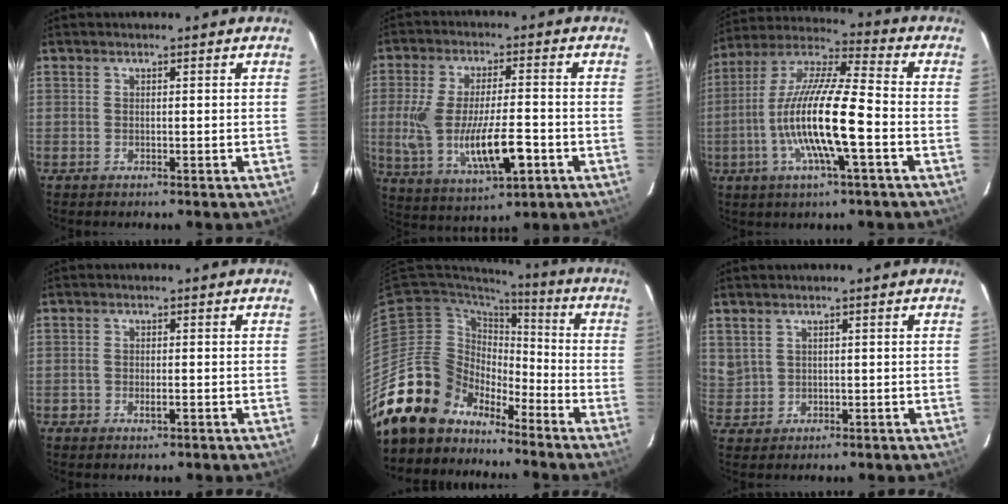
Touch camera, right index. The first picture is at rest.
{"total": 15.9, "force": [-3.7, 5.3, 14.5], "torque": [-0.290, -0.023, -0.051]}
{"total": 16.8, "force": [-4.3, 2.3, 16.1], "torque": [-0.311, -0.007, -0.087]}
{"total": 1.7, "force": [-0.7, 1.0, 1.3], "torque": [-0.023, 0.000, -0.012]}
{"total": 13.9, "force": [-11.1, 8.4, 1.0], "torque": [-0.037, 0.036, -0.202]}
{"total": 3.7, "force": [1.7, 3.1, 0.9], "torque": [-0.017, 0.009, 0.048]}